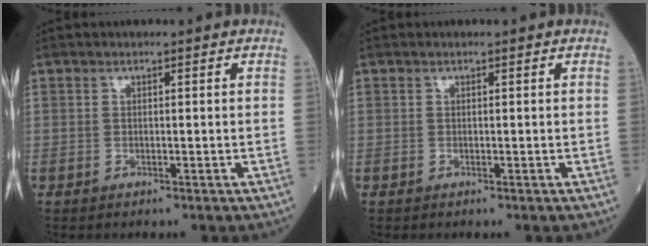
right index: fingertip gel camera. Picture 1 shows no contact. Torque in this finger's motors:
{"motor_torque": [0.03, 0.03, 0.00, 0.00]}